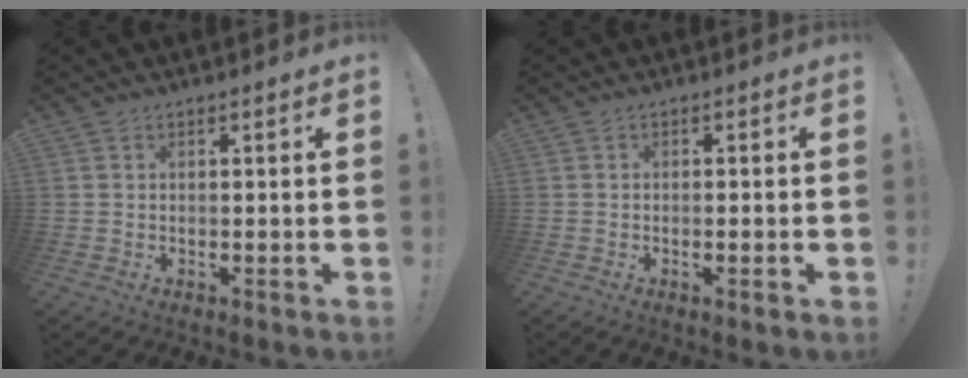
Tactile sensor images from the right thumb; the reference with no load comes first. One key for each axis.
{"total": 1.6, "fx": -0.5, "fy": -0.3, "fz": 1.5, "tx": -0.025, "ty": -0.001, "tz": -0.009}